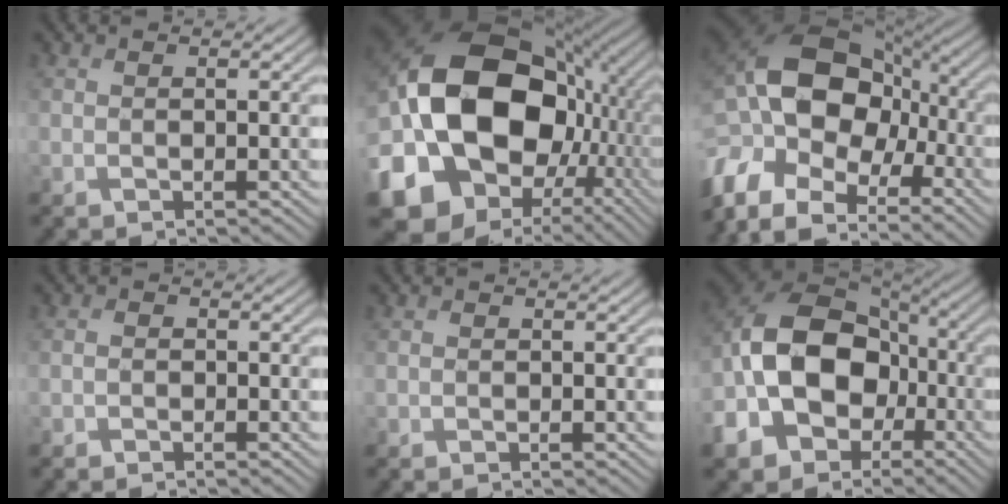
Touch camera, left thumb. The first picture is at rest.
{"total": 23.1, "force": [1.0, 18.1, 14.3], "torque": [-0.361, -0.012, 0.025]}
{"total": 19.0, "force": [-6.4, 12.5, 12.8], "torque": [-0.298, -0.010, -0.112]}
{"total": 0.9, "force": [-0.7, 0.4, 0.3], "torque": [-0.003, 0.001, -0.016]}
{"total": 0.0}
{"total": 16.2, "force": [-4.2, 12.0, 10.1], "torque": [-0.235, -0.017, -0.087]}